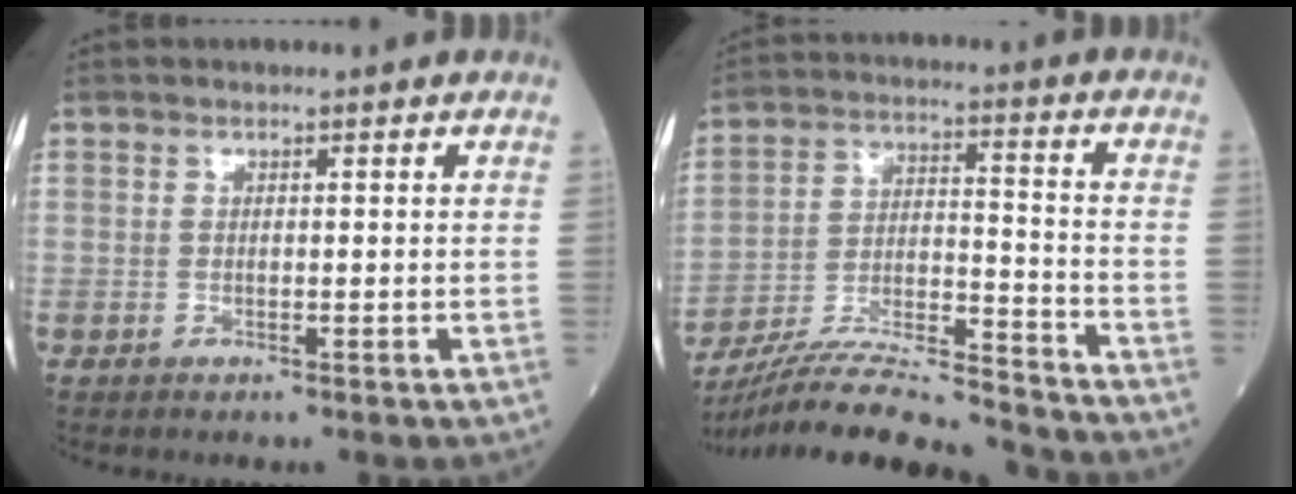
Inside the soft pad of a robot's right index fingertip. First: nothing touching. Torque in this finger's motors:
{"motor_torque": [-0.24, -0.85, 0.17, 0.10]}